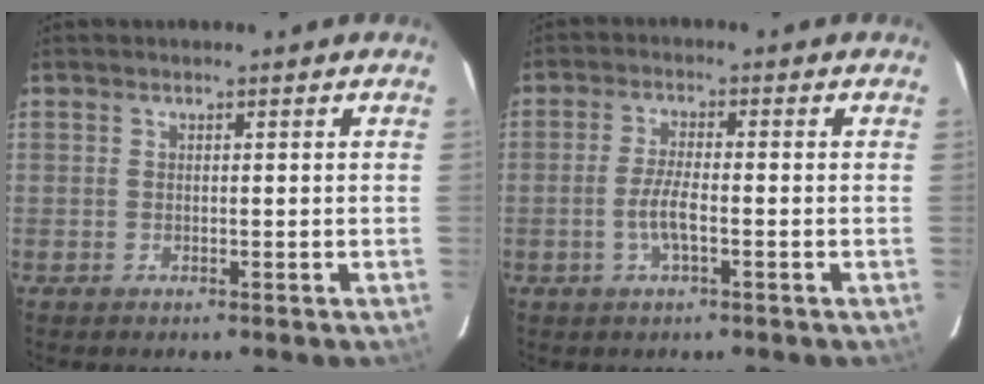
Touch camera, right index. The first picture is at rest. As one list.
[{"total": 4.6, "force": [-1.5, 1.0, 4.2], "torque": [-0.087, -0.001, -0.030]}]